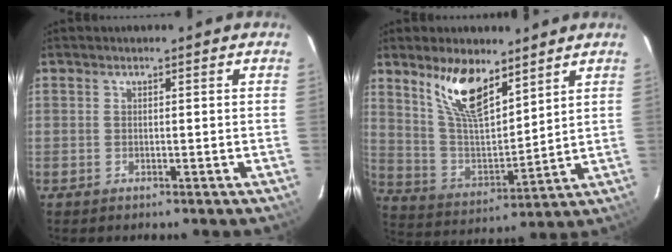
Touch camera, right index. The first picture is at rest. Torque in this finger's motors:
{"motor_torque": [0.96, 0.96, 0.53, 0.18]}